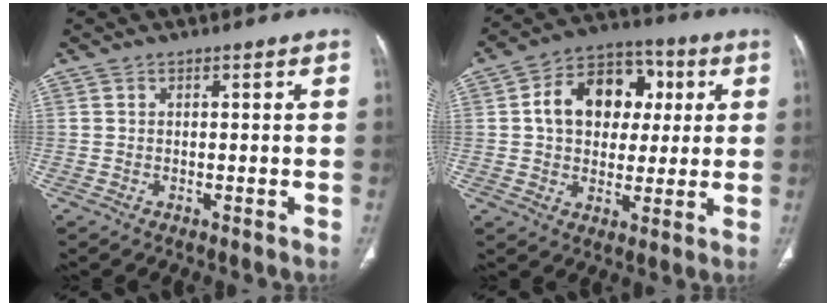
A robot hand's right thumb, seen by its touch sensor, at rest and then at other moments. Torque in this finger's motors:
{"motor_torque": [1.44, 2.44, 1.50, -0.15, 0.10]}